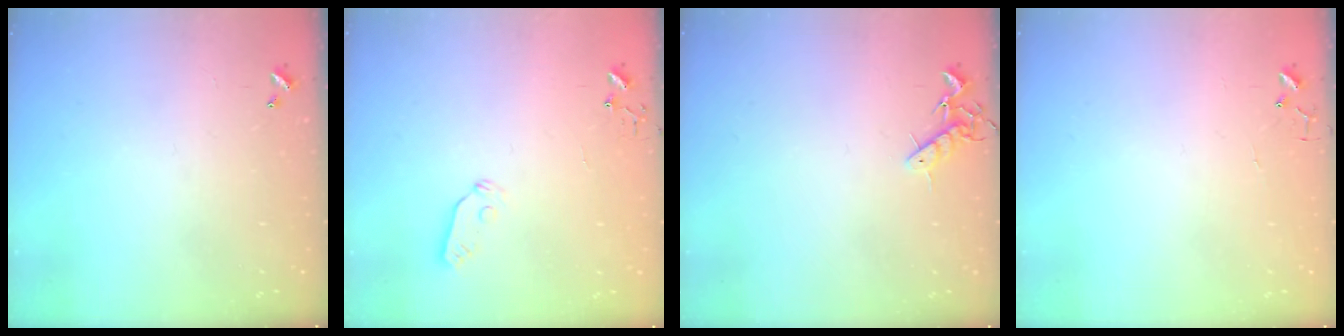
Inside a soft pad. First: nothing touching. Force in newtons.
{"total": 3.8, "press": 3.7, "slide": 0.5}
{"total": 7.4, "press": 7.4, "slide": 0.9}
{"total": 4.2, "press": 4.1, "slide": 0.3}